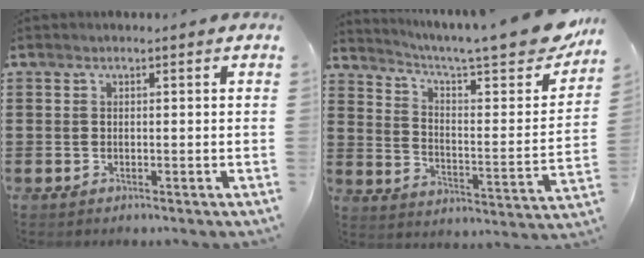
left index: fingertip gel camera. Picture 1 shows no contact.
{"total": 8.0, "force": [6.4, 1.2, 4.7], "torque": [-0.092, -0.053, 0.100]}